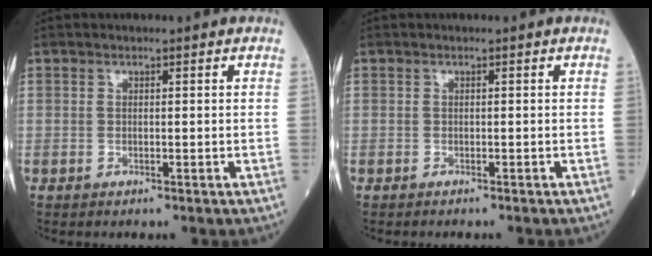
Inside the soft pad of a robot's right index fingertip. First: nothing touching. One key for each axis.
{"total": 0.9, "fx": -0.8, "fy": 0.1, "fz": 0.3, "tx": -0.004, "ty": -0.001, "tz": -0.013}